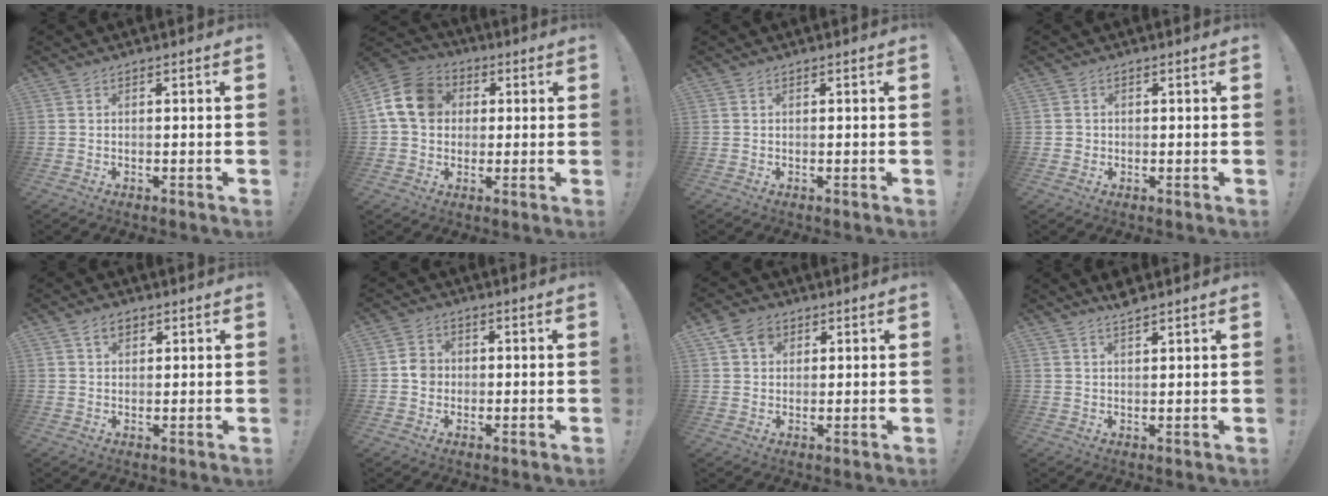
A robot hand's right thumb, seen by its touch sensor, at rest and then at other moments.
{"total": 14.3, "force": [2.8, 11.5, 8.0], "torque": [-0.132, 0.009, 0.059]}
{"total": 0.0}
{"total": 1.6, "force": [0.4, 1.6, 0.2], "torque": [-0.004, 0.002, 0.008]}
{"total": 3.6, "force": [2.0, 2.3, 2.0], "torque": [-0.028, -0.003, 0.034]}
{"total": 4.6, "force": [-0.7, 4.2, 1.8], "torque": [-0.028, 0.013, -0.011]}
{"total": 6.3, "force": [2.9, 5.0, 2.7], "torque": [-0.033, -0.010, 0.055]}
{"total": 3.2, "force": [2.8, 0.4, 1.5], "torque": [-0.026, -0.020, 0.049]}